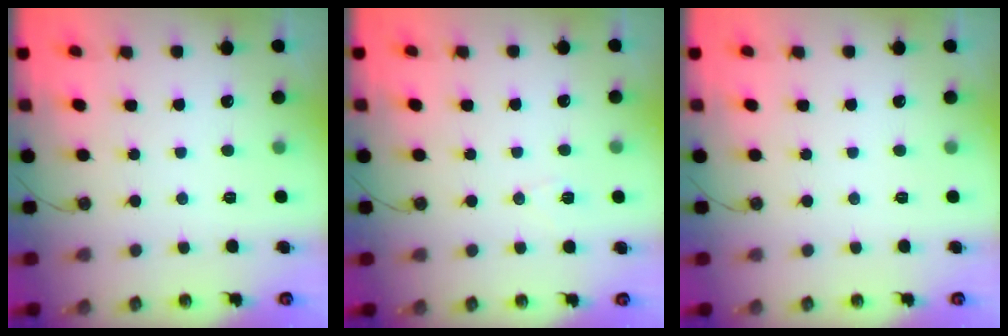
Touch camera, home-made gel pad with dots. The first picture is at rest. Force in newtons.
{"total": 5.1, "press": 4.7, "slide": 2.0}
{"total": 0.0}